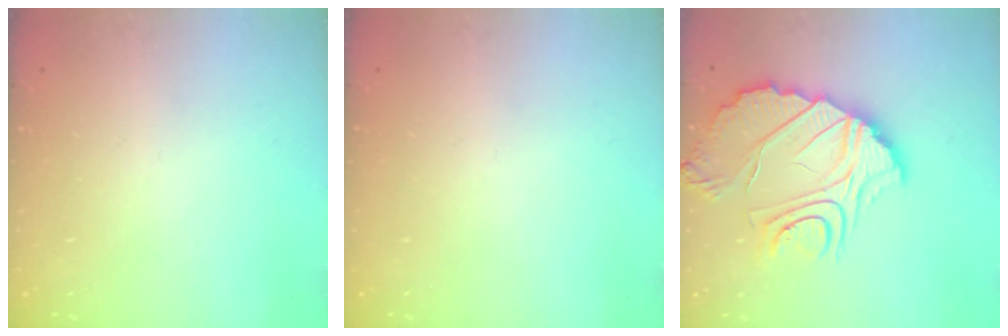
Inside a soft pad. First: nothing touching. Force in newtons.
{"total": 0.0}
{"total": 12.9, "press": 12.9, "slide": 1.1}